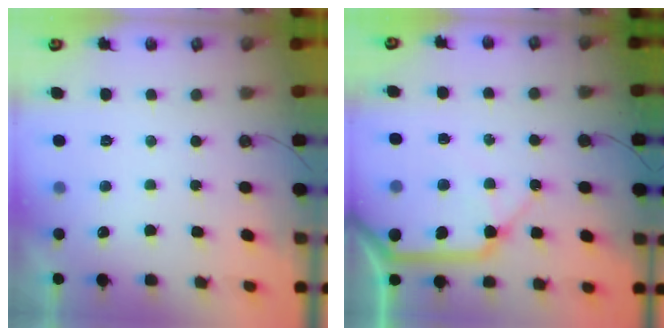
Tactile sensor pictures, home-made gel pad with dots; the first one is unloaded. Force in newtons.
{"total": 16.8, "press": 16.7, "slide": 2.1}